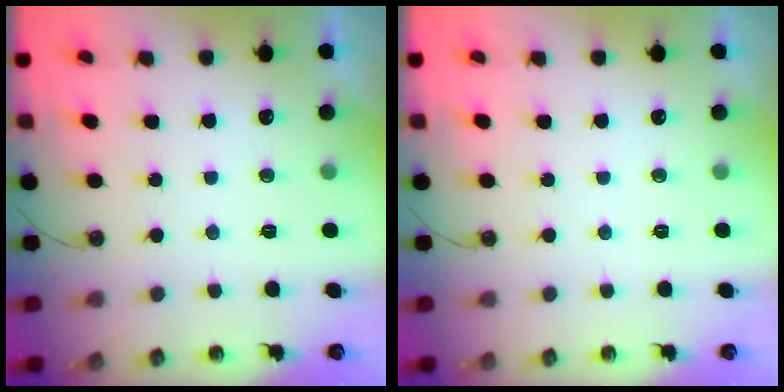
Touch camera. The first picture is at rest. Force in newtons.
{"total": 0.0}